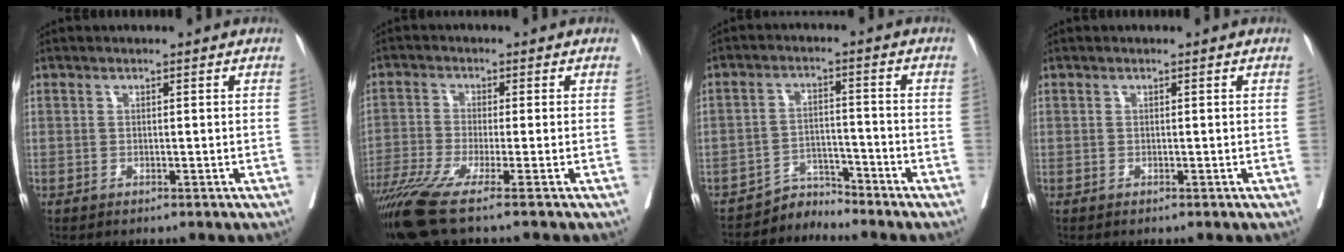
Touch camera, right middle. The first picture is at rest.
{"total": 10.7, "force": [-7.5, -0.5, 7.6], "torque": [-0.137, -0.029, -0.135]}
{"total": 3.9, "force": [-3.7, 0.2, -1.1], "torque": [0.029, 0.004, -0.063]}
{"total": 0.0}